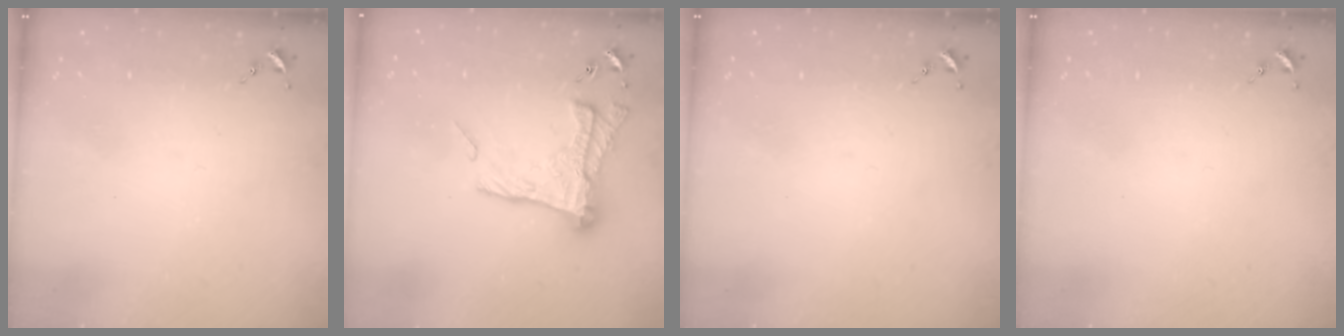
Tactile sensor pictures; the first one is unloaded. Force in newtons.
{"total": 17.7, "press": 17.7, "slide": 1.3}
{"total": 0.0}
{"total": 0.0}